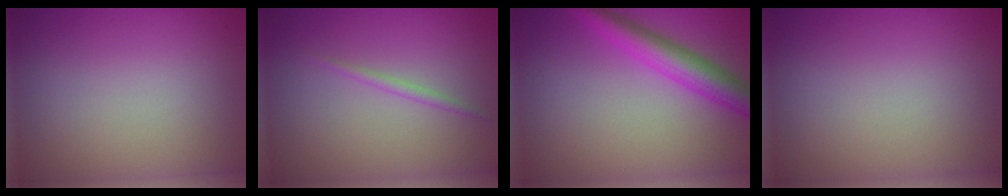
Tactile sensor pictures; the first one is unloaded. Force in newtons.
{"total": 0.9, "press": 0.9, "slide": 0.1}
{"total": 4.5, "press": 4.5, "slide": 0.3}
{"total": 0.0}